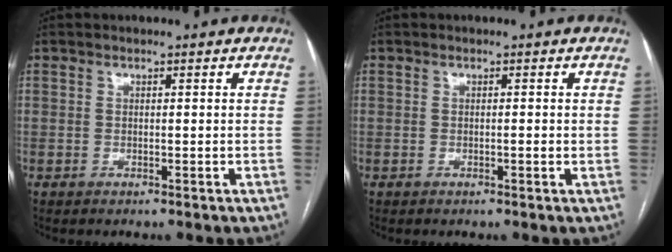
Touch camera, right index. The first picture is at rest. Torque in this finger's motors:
{"motor_torque": [0.16, 0.17, 0.01, 0.01]}